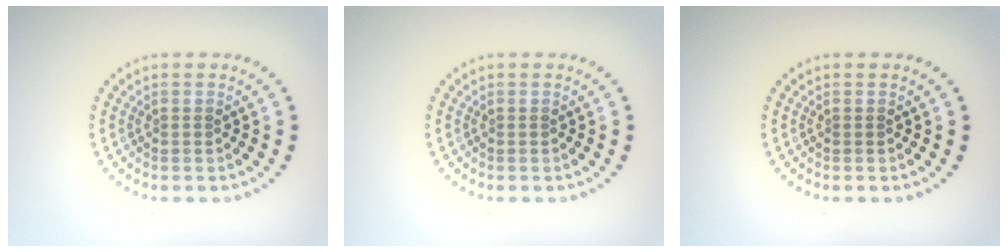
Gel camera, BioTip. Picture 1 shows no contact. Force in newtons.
{"total": 0.0}
{"total": 0.0}